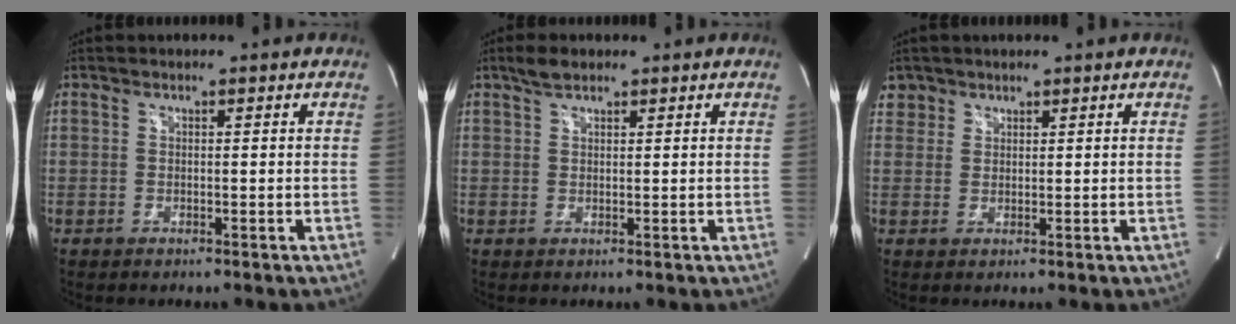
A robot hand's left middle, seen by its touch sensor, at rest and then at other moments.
{"total": 2.4, "force": [1.8, 1.0, 1.2], "torque": [-0.028, 0.008, 0.034]}
{"total": 2.4, "force": [1.6, 1.7, -0.4], "torque": [0.018, 0.007, 0.026]}